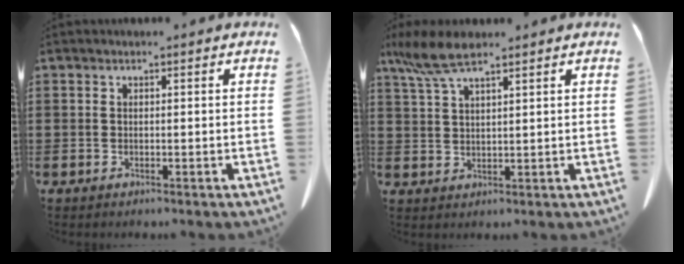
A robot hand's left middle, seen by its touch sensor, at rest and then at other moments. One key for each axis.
{"total": 6.3, "fx": 4.5, "fy": 1.2, "fz": 4.2, "tx": -0.101, "ty": -0.006, "tz": 0.081}